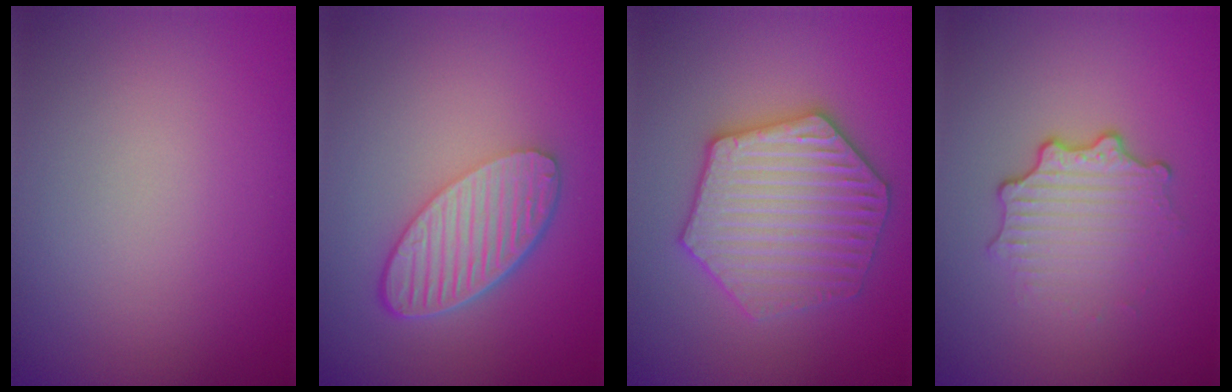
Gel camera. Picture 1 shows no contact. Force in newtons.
{"total": 5.5, "press": 4.0, "slide": 3.8}
{"total": 6.3, "press": 6.2, "slide": 1.0}
{"total": 3.3, "press": 2.5, "slide": 2.2}